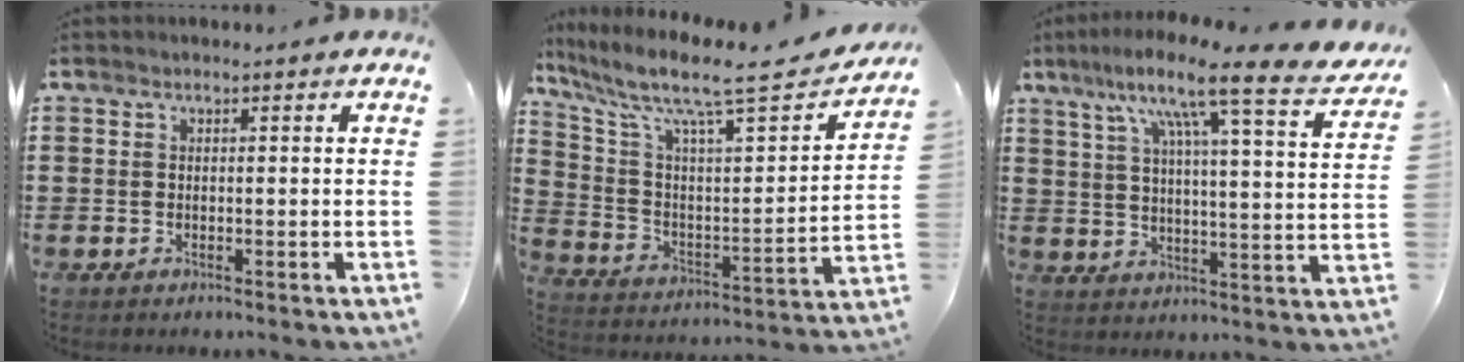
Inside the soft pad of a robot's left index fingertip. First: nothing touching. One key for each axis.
{"total": 10.2, "fx": 7.8, "fy": 1.5, "fz": 6.4, "tx": -0.149, "ty": -0.058, "tz": 0.122}
{"total": 11.6, "fx": 8.8, "fy": 0.4, "fz": 7.5, "tx": -0.155, "ty": -0.055, "tz": 0.133}